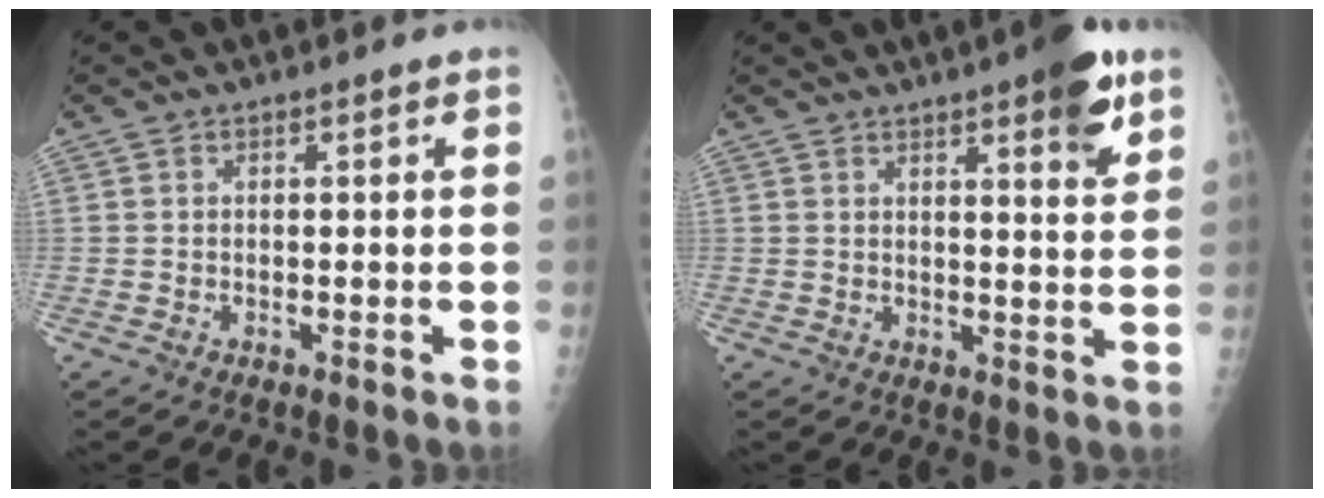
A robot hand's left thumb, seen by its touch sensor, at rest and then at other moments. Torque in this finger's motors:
{"motor_torque": [1.21, 0.59, 0.57, -0.69, 0.06]}